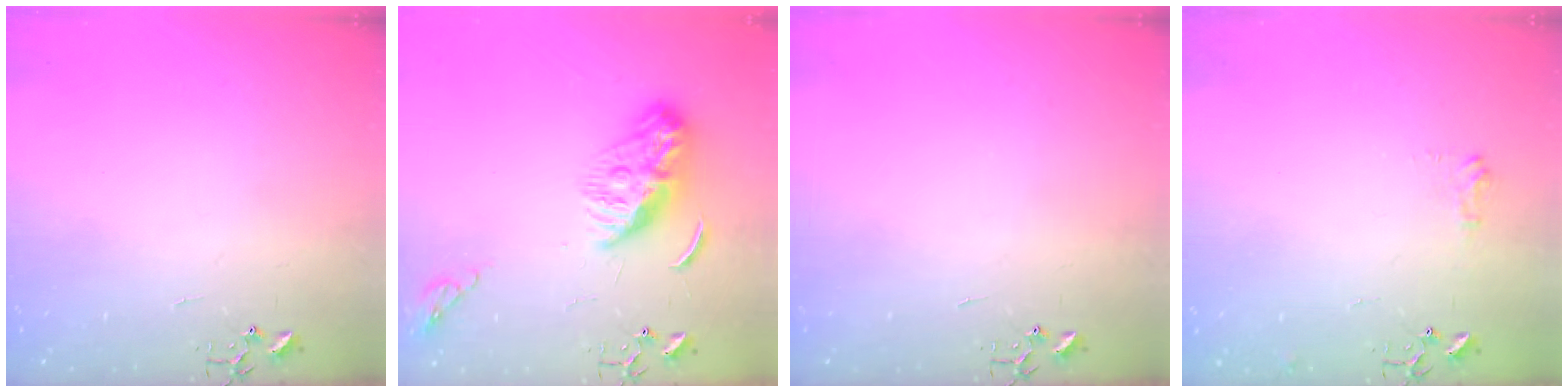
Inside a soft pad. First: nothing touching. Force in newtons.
{"total": 11.5, "press": 11.4, "slide": 0.6}
{"total": 0.0}
{"total": 6.9, "press": 6.9, "slide": 0.9}